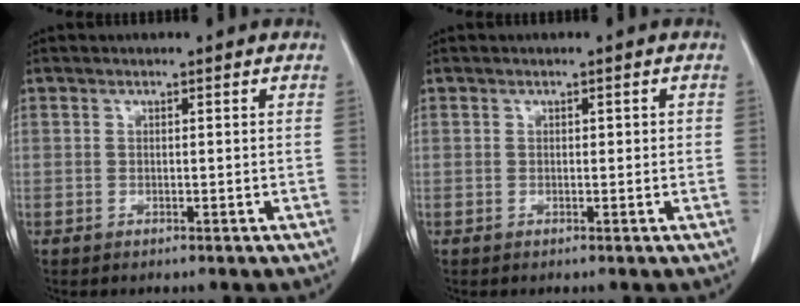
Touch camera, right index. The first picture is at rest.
{"total": 1.0, "force": [0.2, 0.5, 0.8], "torque": [-0.013, 0.006, 0.005]}